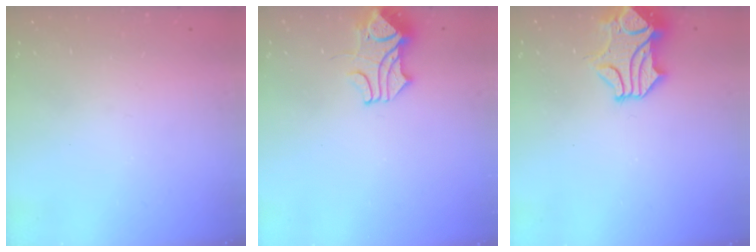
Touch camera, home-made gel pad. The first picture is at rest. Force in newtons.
{"total": 1.8, "press": 1.6, "slide": 0.7}
{"total": 2.1, "press": 1.6, "slide": 1.3}